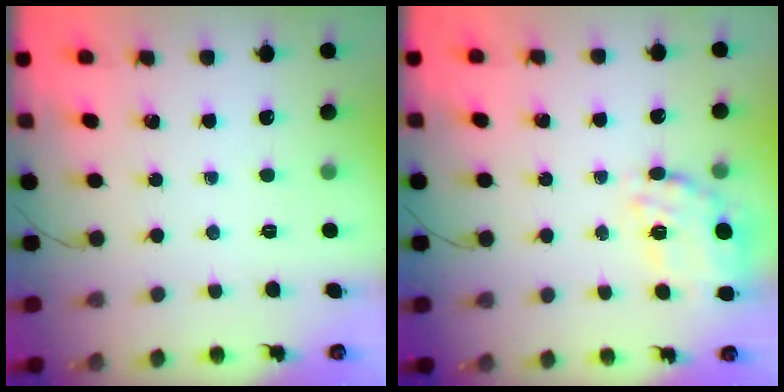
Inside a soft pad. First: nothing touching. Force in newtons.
{"total": 17.9, "press": 17.6, "slide": 3.4}